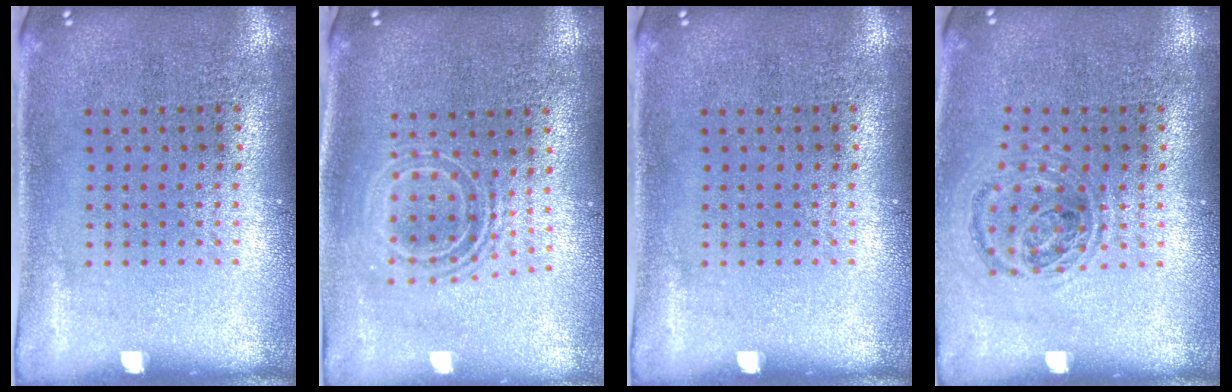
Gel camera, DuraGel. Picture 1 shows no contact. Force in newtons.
{"total": 1.6, "press": 1.3, "slide": 0.9}
{"total": 0.0}
{"total": 0.9, "press": 0.9, "slide": 0.2}